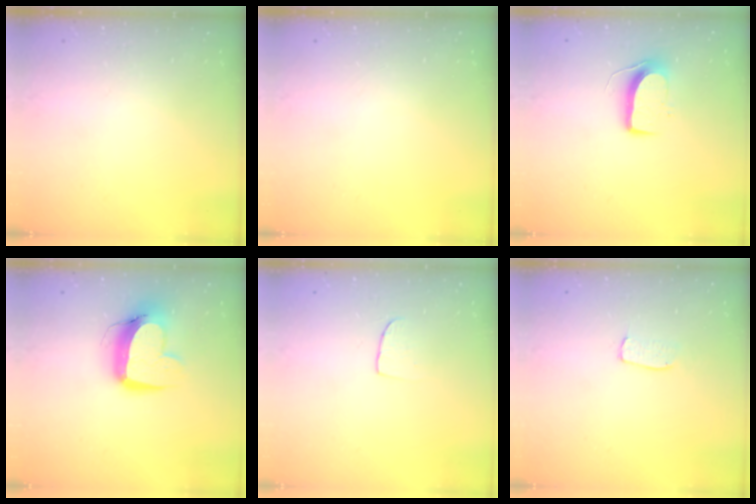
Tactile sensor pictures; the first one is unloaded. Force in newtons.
{"total": 0.0}
{"total": 9.3, "press": 9.3, "slide": 0.5}
{"total": 13.1, "press": 13.0, "slide": 1.6}
{"total": 5.5, "press": 5.5, "slide": 0.3}
{"total": 3.3, "press": 3.3, "slide": 0.2}